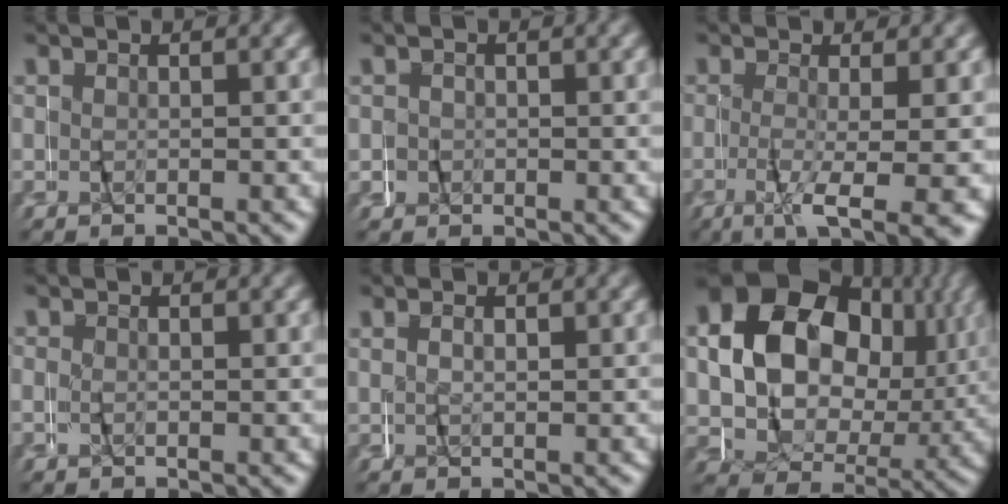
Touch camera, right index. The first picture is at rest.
{"total": 2.2, "force": [0.1, 2.2, 0.3], "torque": [-0.011, 0.001, -0.001]}
{"total": 6.0, "force": [-3.4, 0.9, 4.8], "torque": [-0.080, -0.022, -0.045]}
{"total": 0.6, "force": [0.1, 0.6, 0.2], "torque": [-0.002, 0.002, 0.000]}
{"total": 0.0}
{"total": 17.9, "force": [4.3, 13.1, 11.4], "torque": [-0.188, 0.015, 0.053]}